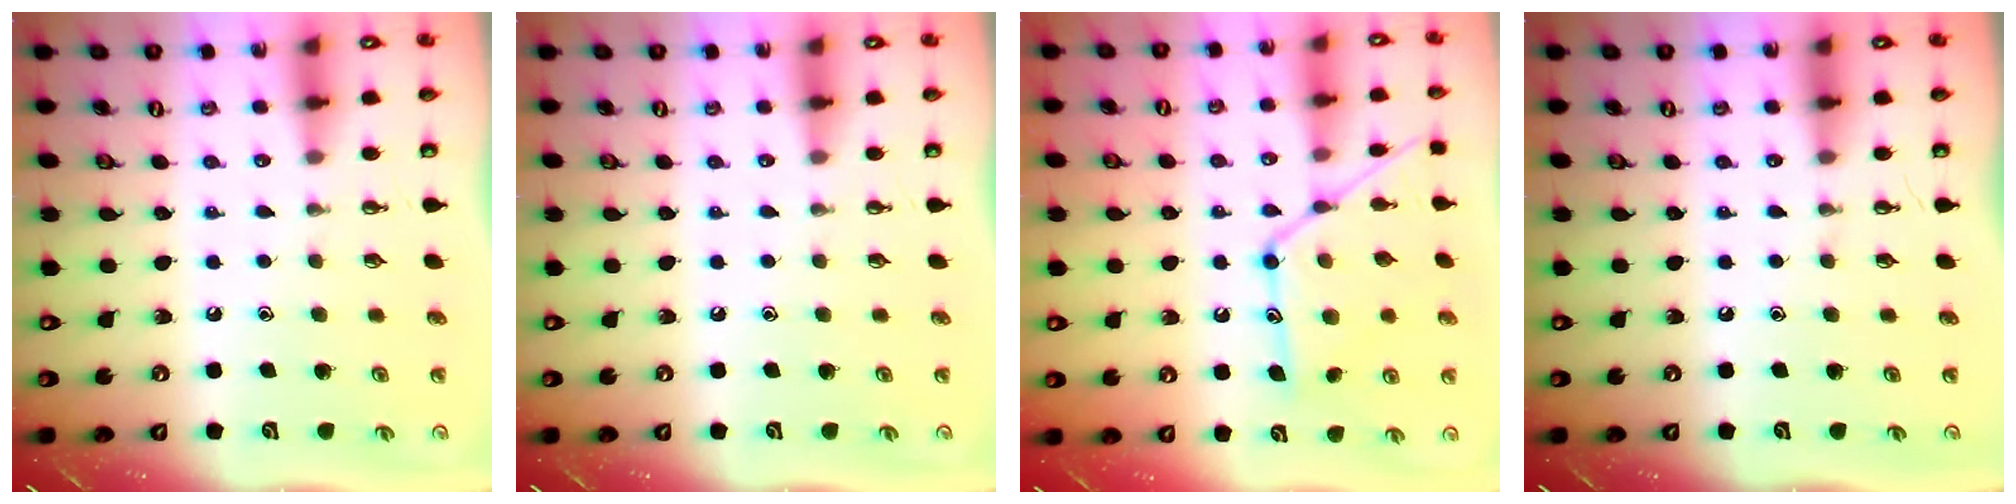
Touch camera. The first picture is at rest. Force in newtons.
{"total": 0.0}
{"total": 15.0, "press": 15.0, "slide": 0.9}
{"total": 0.0}